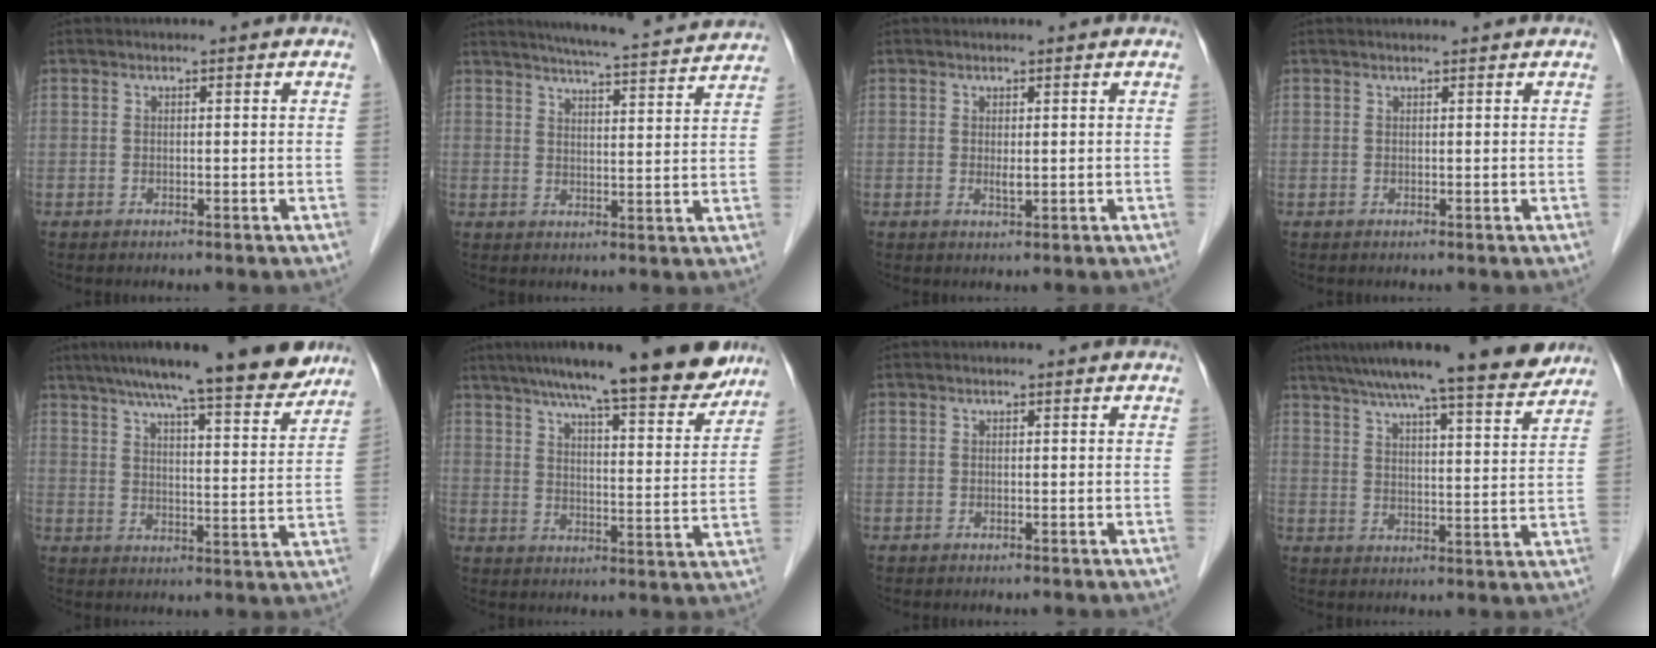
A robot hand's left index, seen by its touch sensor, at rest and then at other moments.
{"total": 15.7, "force": [14.6, 0.4, 5.7], "torque": [-0.092, -0.004, 0.186]}
{"total": 1.0, "force": [0.1, 0.2, 1.0], "torque": [-0.023, -0.005, 0.005]}
{"total": 2.0, "force": [1.9, 0.0, 0.7], "torque": [-0.008, 0.012, 0.024]}
{"total": 17.0, "force": [14.4, 1.8, 8.9], "torque": [-0.130, 0.003, 0.198]}
{"total": 18.5, "force": [15.6, 2.3, 9.8], "torque": [-0.141, 0.002, 0.213]}
{"total": 0.0}
{"total": 15.9, "force": [13.8, 0.8, 7.9], "torque": [-0.114, 0.001, 0.191]}